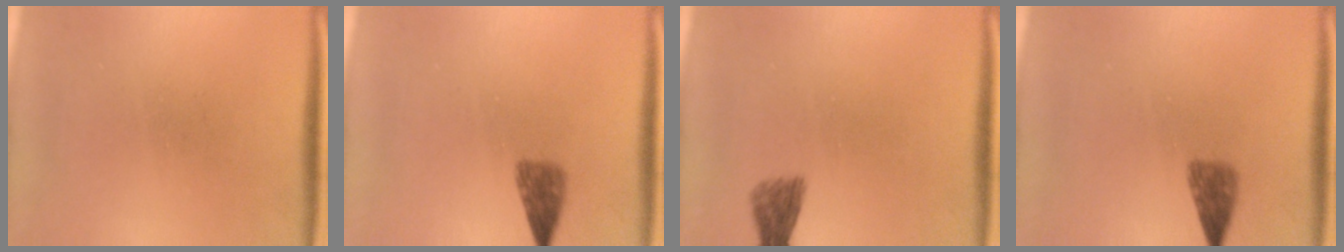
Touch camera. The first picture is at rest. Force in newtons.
{"total": 2.4}
{"total": 2.4}
{"total": 2.4}